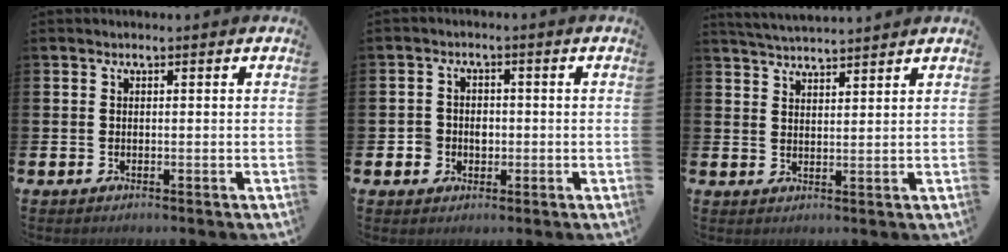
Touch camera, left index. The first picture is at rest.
{"total": 2.6, "force": [-0.6, 2.5, 0.4], "torque": [-0.008, 0.003, -0.021]}
{"total": 3.9, "force": [3.9, -0.1, 0.2], "torque": [-0.014, -0.019, 0.071]}